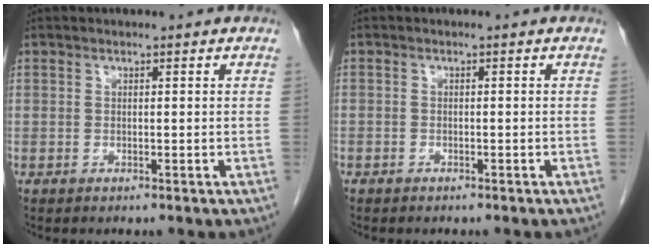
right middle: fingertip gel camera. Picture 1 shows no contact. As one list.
[{"total": 0.8, "force": [-0.6, 0.5, 0.1], "torque": [-0.007, 0.002, -0.011]}]